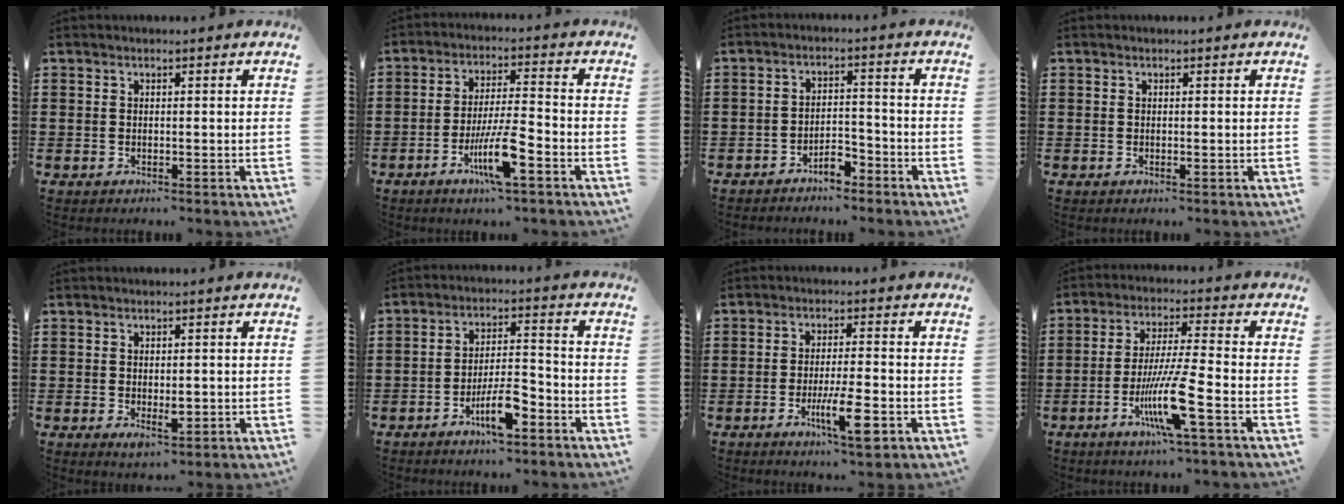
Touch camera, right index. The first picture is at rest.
{"total": 8.6, "force": [-4.0, 1.2, 7.4], "torque": [-0.151, -0.010, -0.076]}
{"total": 3.9, "force": [-3.2, 1.2, 1.7], "torque": [-0.032, 0.011, -0.064]}
{"total": 0.0}
{"total": 2.8, "force": [-0.3, 1.4, 2.4], "torque": [-0.036, -0.002, -0.005]}
{"total": 7.4, "force": [-4.0, 2.2, 5.9], "torque": [-0.113, 0.003, -0.073]}
{"total": 7.7, "force": [-3.0, 1.4, 7.0], "torque": [-0.134, -0.012, -0.054]}
{"total": 10.2, "force": [-4.2, 0.4, 9.3], "torque": [-0.186, -0.015, -0.082]}